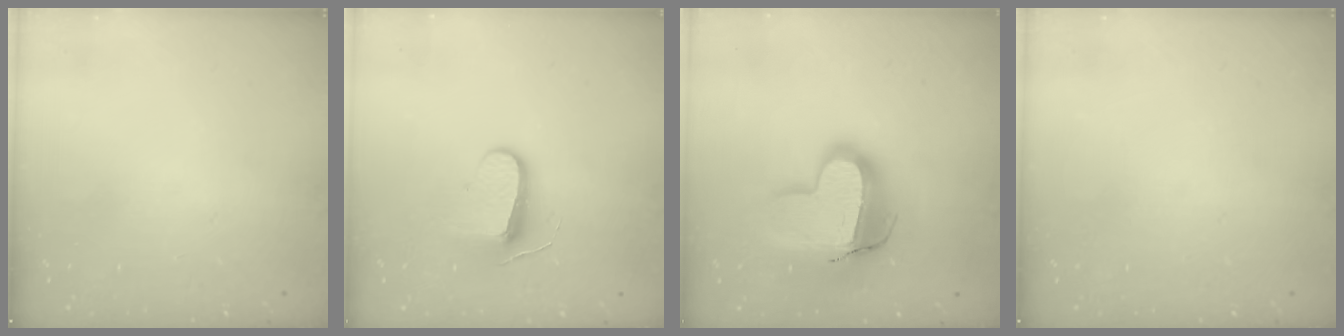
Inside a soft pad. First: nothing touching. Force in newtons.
{"total": 8.7, "press": 8.7, "slide": 0.5}
{"total": 16.9, "press": 16.8, "slide": 1.4}
{"total": 0.0}